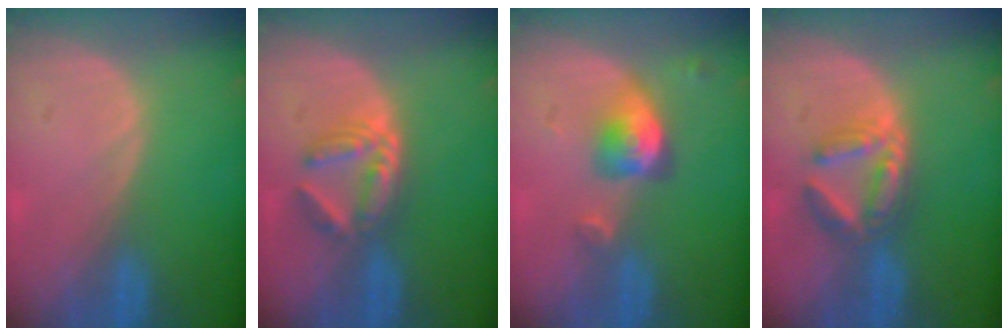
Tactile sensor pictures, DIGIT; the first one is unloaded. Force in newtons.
{"total": 5.9, "press": 5.2, "slide": 2.9}
{"total": 5.1, "press": 4.7, "slide": 2.0}
{"total": 5.9, "press": 5.6, "slide": 1.8}